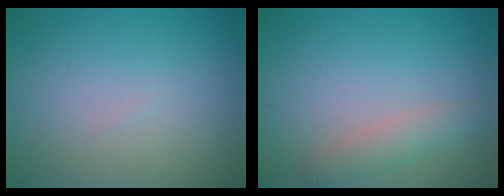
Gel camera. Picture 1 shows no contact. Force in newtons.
{"total": 2.1, "press": 2.1, "slide": 0.1}